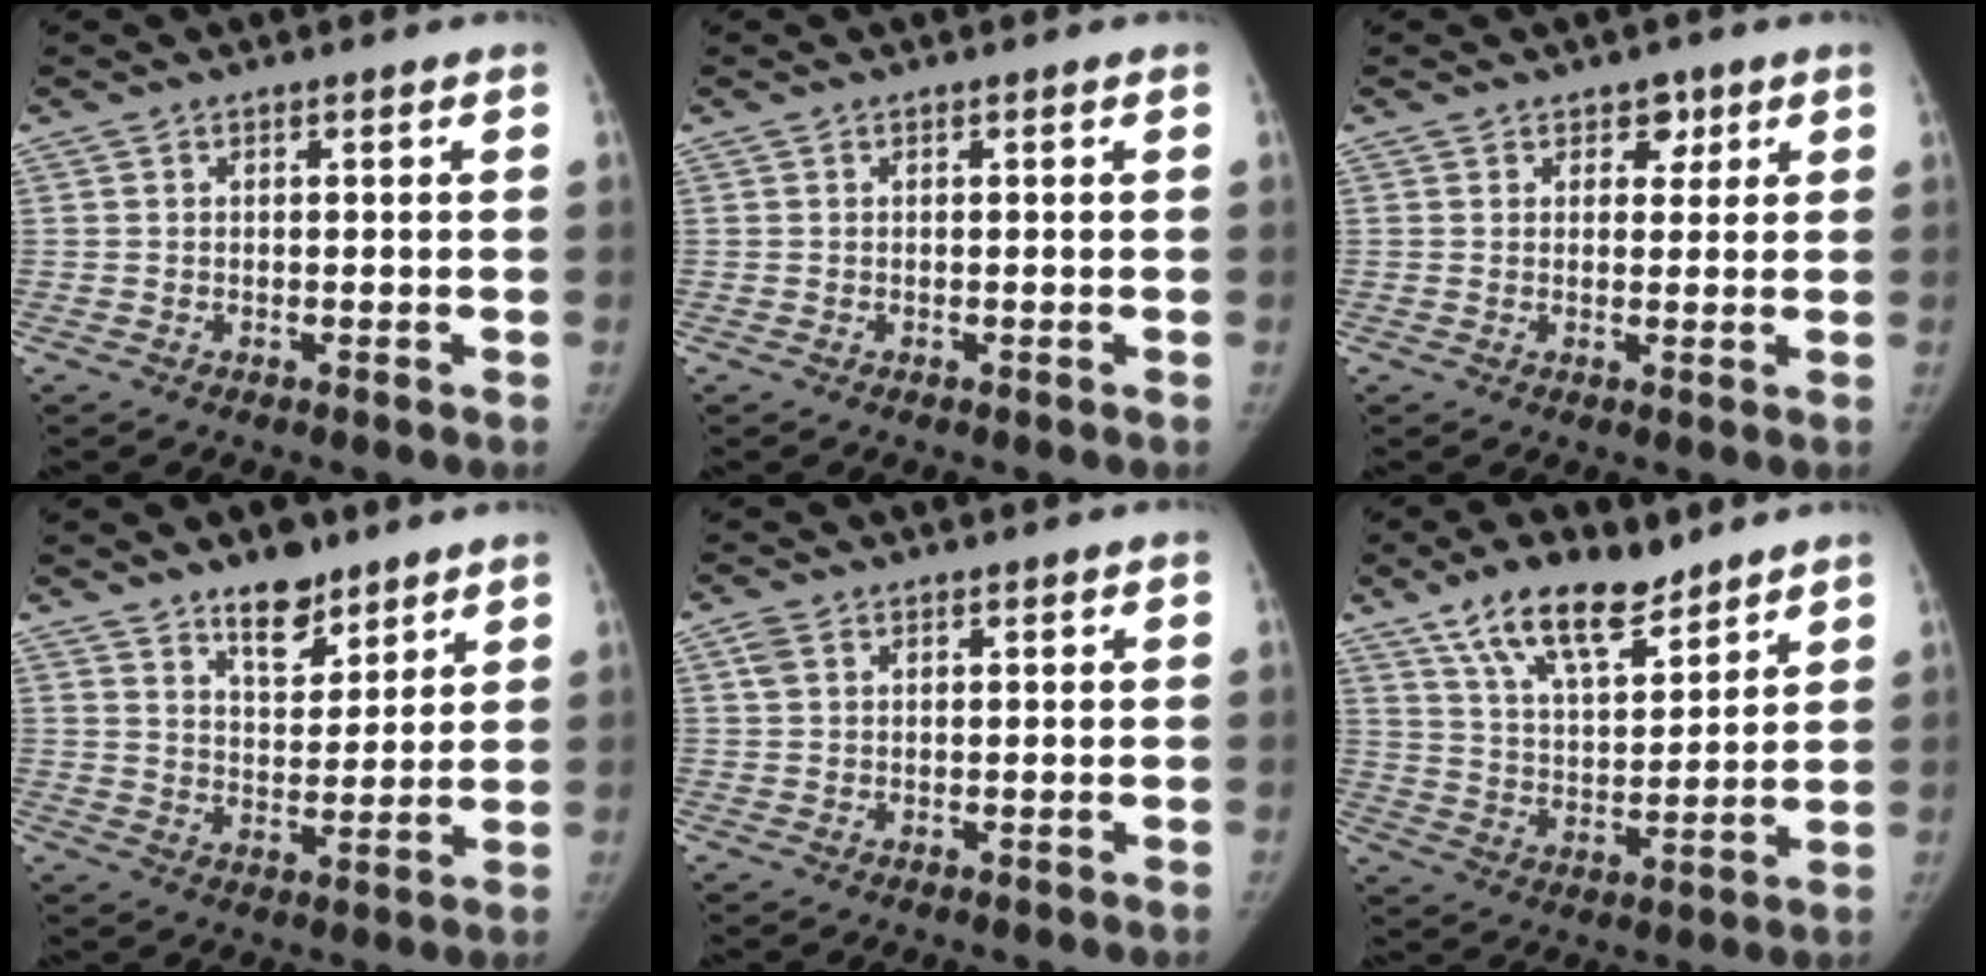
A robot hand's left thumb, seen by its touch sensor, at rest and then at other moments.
{"total": 0.0}
{"total": 3.1, "force": [1.7, 2.3, 1.1], "torque": [0.013, -0.007, 0.021]}
{"total": 8.9, "force": [6.5, 4.3, 4.2], "torque": [-0.035, -0.046, 0.109]}
{"total": 2.4, "force": [1.2, 1.6, 1.3], "torque": [-0.025, 0.004, 0.026]}
{"total": 14.5, "force": [10.1, 6.1, 8.4], "torque": [-0.115, -0.052, 0.184]}